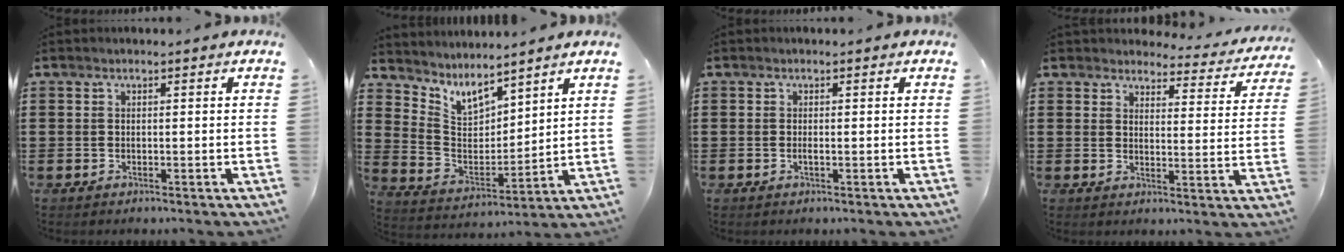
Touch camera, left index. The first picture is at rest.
{"total": 6.3, "force": [5.5, 2.4, 1.9], "torque": [-0.071, -0.033, 0.098]}
{"total": 0.5, "force": [-0.1, 0.0, 0.5], "torque": [-0.011, -0.004, -0.001]}
{"total": 3.8, "force": [3.7, 0.7, 0.8], "torque": [-0.028, -0.022, 0.061]}